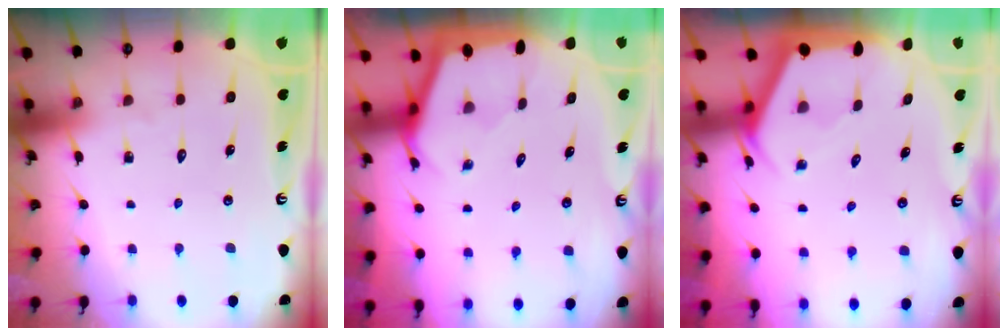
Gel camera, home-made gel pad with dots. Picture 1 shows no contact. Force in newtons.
{"total": 1.8, "press": 1.8, "slide": 0.2}
{"total": 2.5, "press": 2.5, "slide": 0.3}